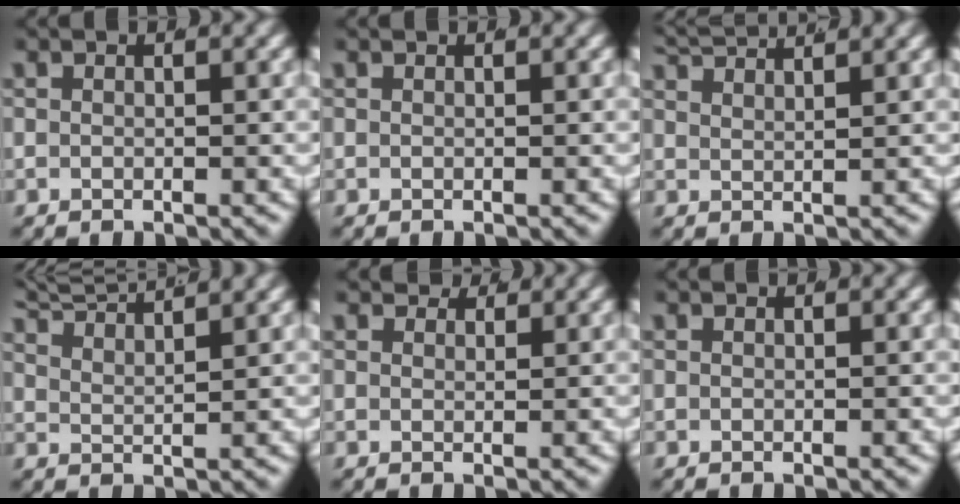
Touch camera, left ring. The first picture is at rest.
{"total": 0.0}
{"total": 3.8, "force": [3.6, -0.1, 1.0], "torque": [-0.020, 0.002, 0.067]}
{"total": 6.0, "force": [5.5, 1.1, 2.2], "torque": [-0.043, 0.011, 0.093]}
{"total": 1.7, "force": [1.6, 0.1, 0.4], "torque": [0.002, -0.007, 0.030]}
{"total": 0.0}